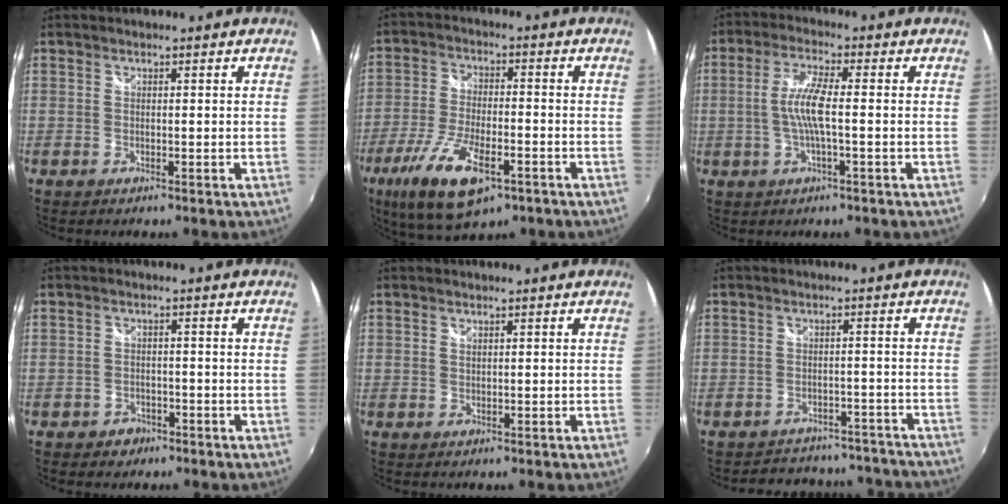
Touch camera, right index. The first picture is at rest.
{"total": 14.9, "force": [-8.0, 5.6, 11.3], "torque": [-0.241, -0.038, -0.145]}
{"total": 6.6, "force": [-0.9, 0.7, 6.5], "torque": [-0.132, 0.001, -0.015]}
{"total": 3.3, "force": [-2.0, 2.5, 0.7], "torque": [-0.023, 0.005, -0.029]}
{"total": 0.6, "force": [0.4, 0.2, 0.3], "torque": [-0.007, 0.000, 0.008]}
{"total": 14.6, "force": [-13.0, 5.9, 2.8], "torque": [-0.061, 0.045, -0.149]}